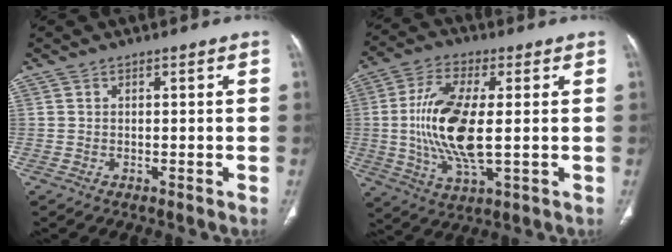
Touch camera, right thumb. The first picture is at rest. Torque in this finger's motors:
{"motor_torque": [2.15, 1.85, 1.05, -1.24, 0.62]}